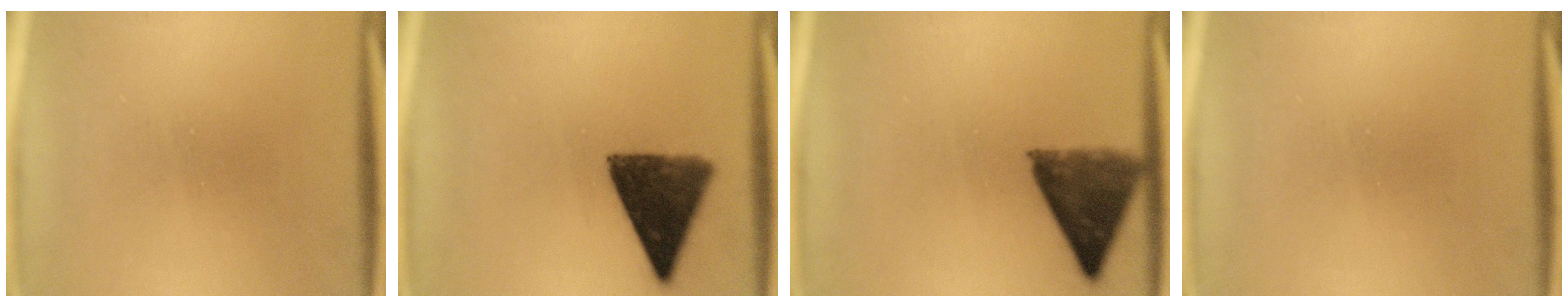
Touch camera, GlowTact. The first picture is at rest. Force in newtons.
{"total": 11.3}
{"total": 8.2}
{"total": 0.0}